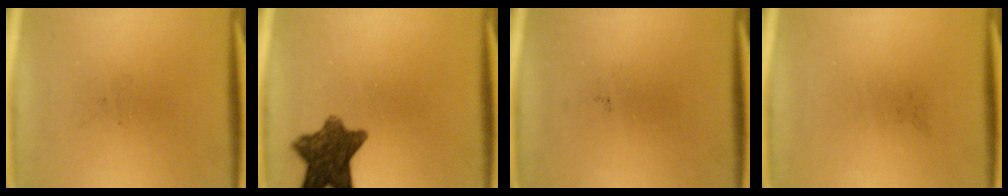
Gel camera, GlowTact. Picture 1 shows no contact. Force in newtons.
{"total": 10.0}
{"total": 0.0}
{"total": 0.0}